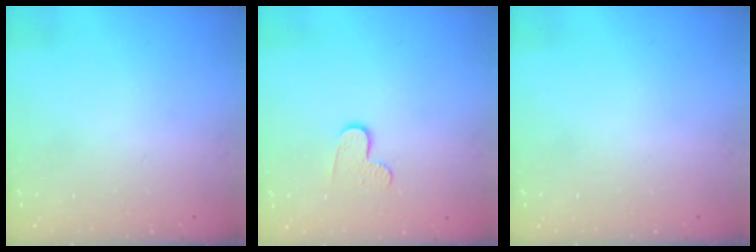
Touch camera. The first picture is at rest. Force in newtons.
{"total": 6.0, "press": 6.0, "slide": 0.6}
{"total": 0.0}